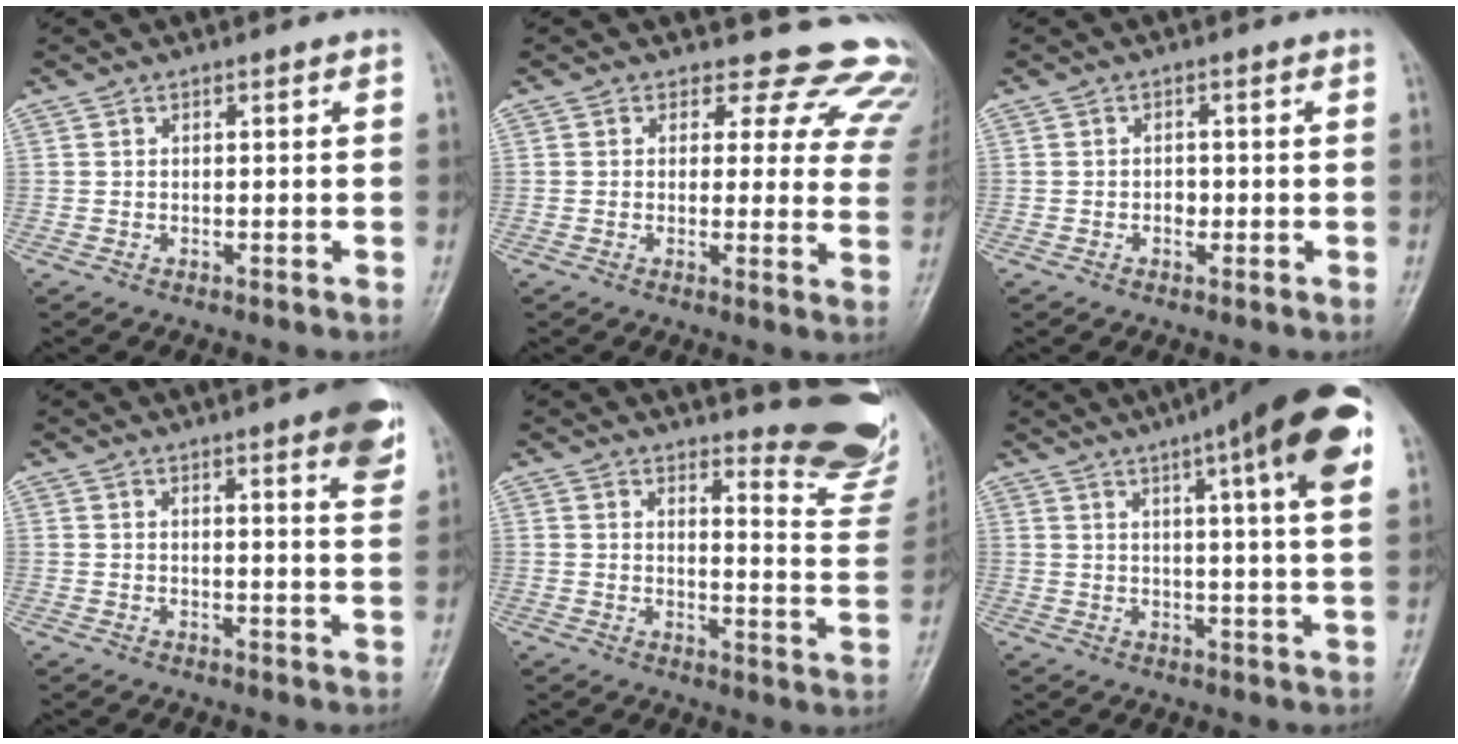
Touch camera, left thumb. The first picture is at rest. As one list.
[{"total": 15.2, "force": [13.0, 7.2, 3.2], "torque": [0.016, -0.086, 0.110]}, {"total": 1.5, "force": [-0.3, 1.2, 0.8], "torque": [-0.006, 0.004, -0.007]}, {"total": 8.6, "force": [5.2, 1.4, 6.7], "torque": [-0.069, -0.020, 0.058]}, {"total": 15.7, "force": [14.7, 2.3, 5.0], "torque": [-0.032, -0.171, 0.158]}, {"total": 18.5, "force": [9.1, 2.9, 15.9], "torque": [-0.214, -0.010, 0.115]}]